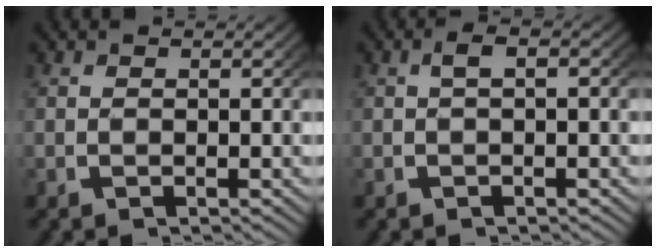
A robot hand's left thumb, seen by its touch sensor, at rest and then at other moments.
{"total": 1.3, "force": [-0.1, 0.3, 1.3], "torque": [-0.024, 0.004, -0.001]}